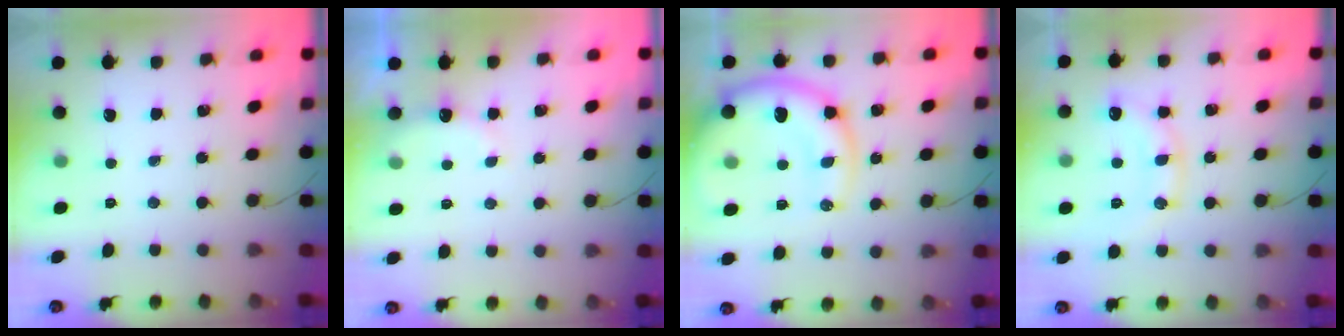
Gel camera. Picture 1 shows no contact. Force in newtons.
{"total": 7.8, "press": 7.6, "slide": 1.5}
{"total": 15.9, "press": 15.6, "slide": 3.3}
{"total": 11.9, "press": 11.9, "slide": 0.1}